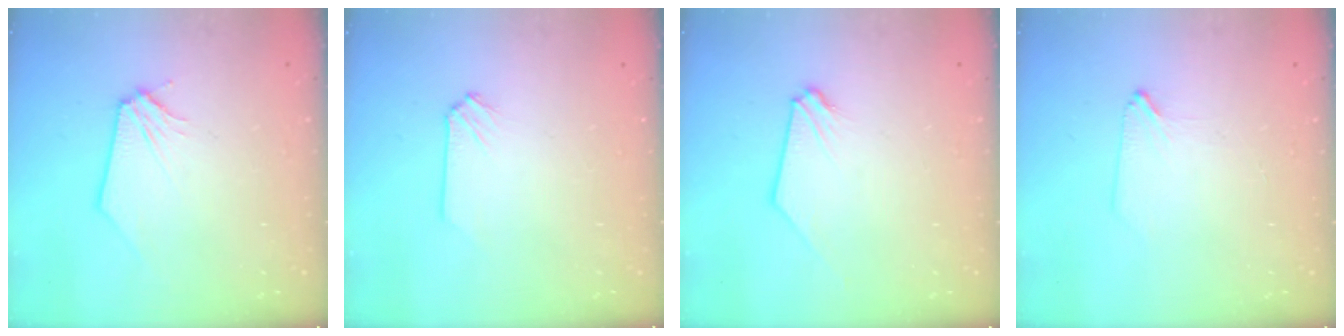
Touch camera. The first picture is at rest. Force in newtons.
{"total": 0.0}
{"total": 0.0}
{"total": 1.2, "press": 1.2, "slide": 0.3}